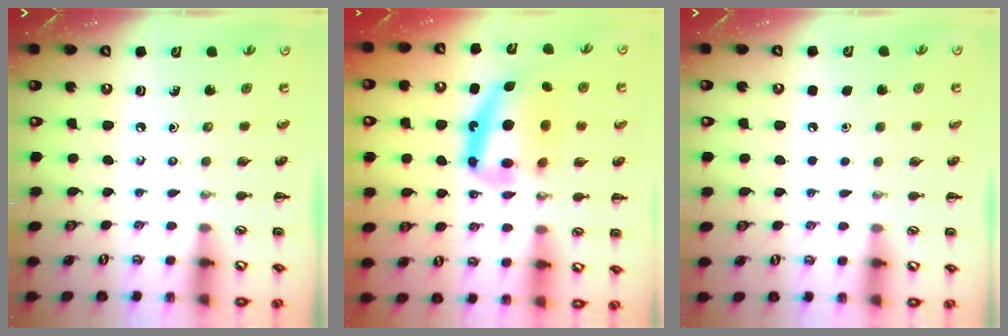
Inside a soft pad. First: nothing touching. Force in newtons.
{"total": 14.6, "press": 14.1, "slide": 3.8}
{"total": 1.6, "press": 1.6, "slide": 0.1}